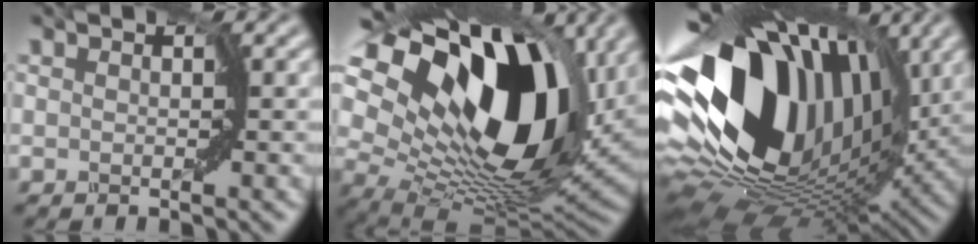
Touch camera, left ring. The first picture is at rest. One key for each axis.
{"total": 18.0, "fx": 8.3, "fy": 9.7, "fz": 12.7, "tx": -0.213, "ty": 0.022, "tz": 0.148}
{"total": 16.7, "fx": 3.3, "fy": 10.8, "fz": 12.3, "tx": -0.247, "ty": 0.004, "tz": 0.047}